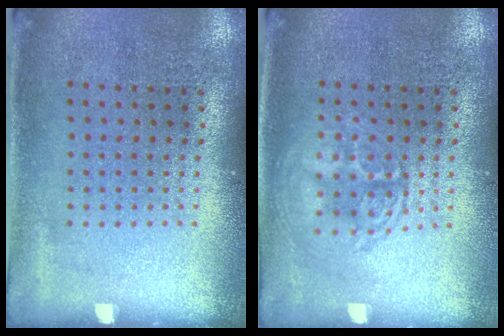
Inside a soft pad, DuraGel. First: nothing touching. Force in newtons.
{"total": 1.3, "press": 1.3, "slide": 0.2}